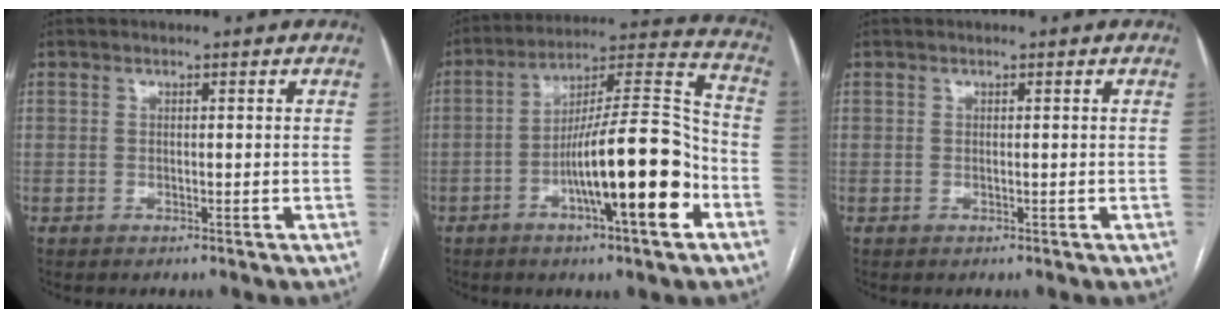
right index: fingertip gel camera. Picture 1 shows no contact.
{"total": 17.0, "force": [-6.0, 2.0, 15.8], "torque": [-0.255, 0.014, -0.094]}
{"total": 0.0}